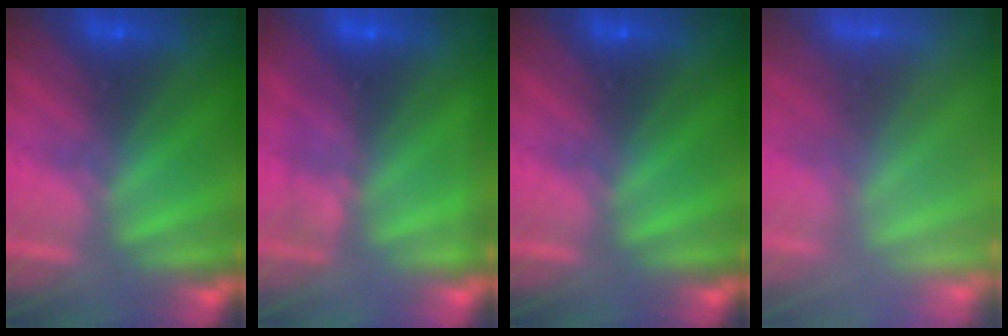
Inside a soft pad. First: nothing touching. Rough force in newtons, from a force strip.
{"total": 2.2}
{"total": 0.0}
{"total": 11.8}